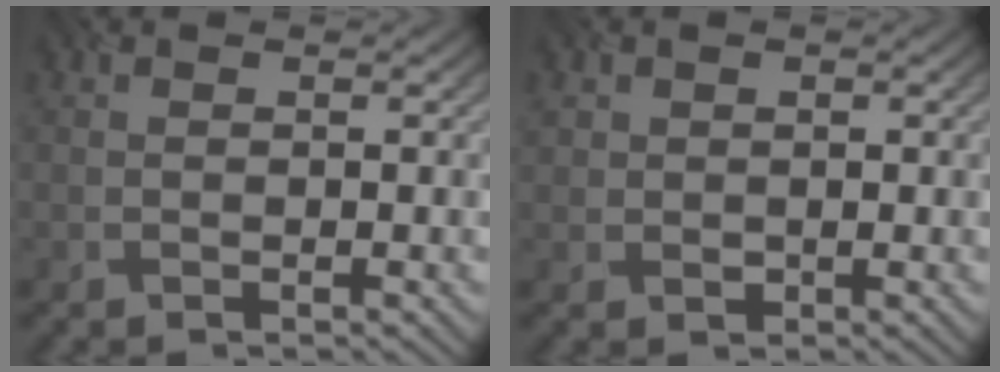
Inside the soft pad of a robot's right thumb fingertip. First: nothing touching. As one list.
[{"total": 1.5, "force": [0.2, 1.4, 0.4], "torque": [-0.010, -0.006, 0.006]}]